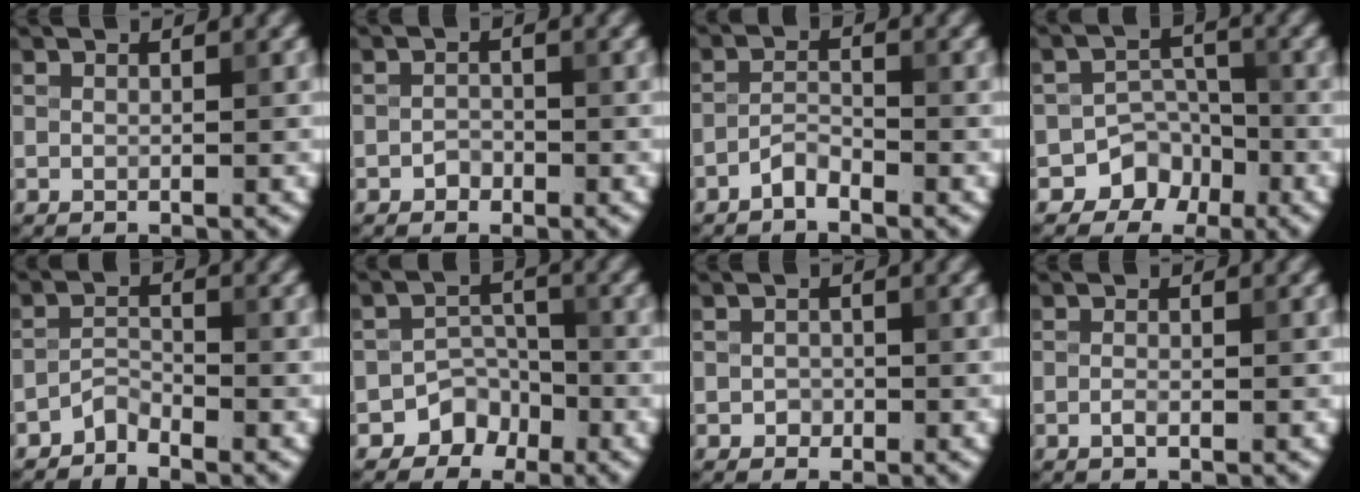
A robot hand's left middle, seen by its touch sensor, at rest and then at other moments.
{"total": 1.0, "force": [-0.7, 0.7, 0.3], "torque": [-0.002, 0.002, -0.013]}
{"total": 1.7, "force": [-1.4, 0.5, 0.8], "torque": [-0.017, 0.007, -0.032]}
{"total": 4.1, "force": [-2.6, 3.1, 0.7], "torque": [0.007, 0.009, -0.038]}
{"total": 1.6, "force": [-1.5, 0.4, 0.4], "torque": [-0.005, 0.009, -0.034]}
{"total": 3.2, "force": [-2.2, 2.3, 0.5], "torque": [0.009, 0.011, -0.034]}
{"total": 0.9, "force": [-0.4, 0.8, 0.2], "torque": [0.003, -0.003, -0.007]}
{"total": 0.6, "force": [-0.3, 0.2, 0.5], "torque": [-0.013, -0.001, -0.007]}